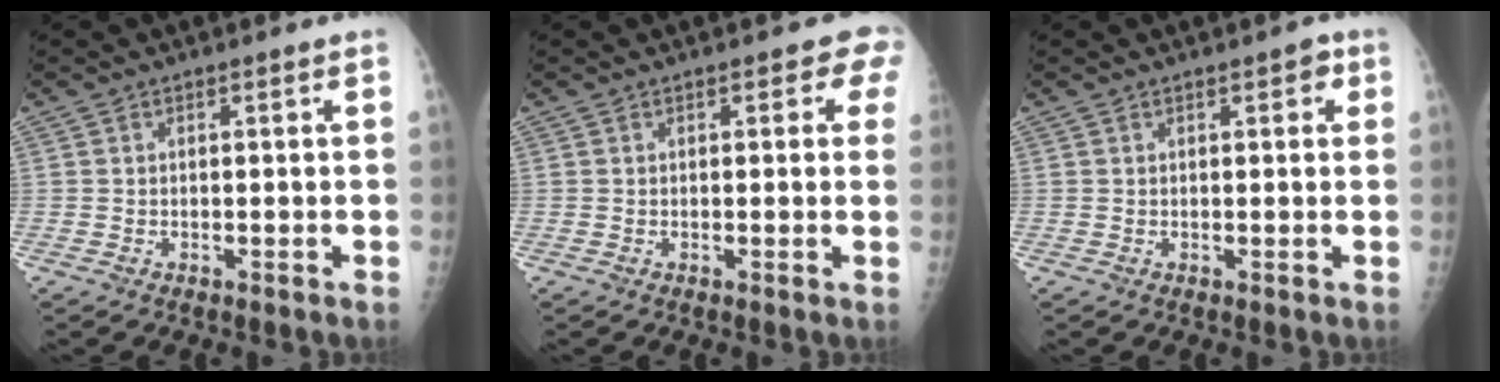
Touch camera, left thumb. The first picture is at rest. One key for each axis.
{"total": 3.4, "fx": 1.6, "fy": 1.8, "fz": 2.4, "tx": 0.005, "ty": 0.000, "tz": 0.008}
{"total": 2.3, "fx": 1.0, "fy": 1.1, "fz": 1.8, "tx": -0.009, "ty": 0.001, "tz": 0.009}